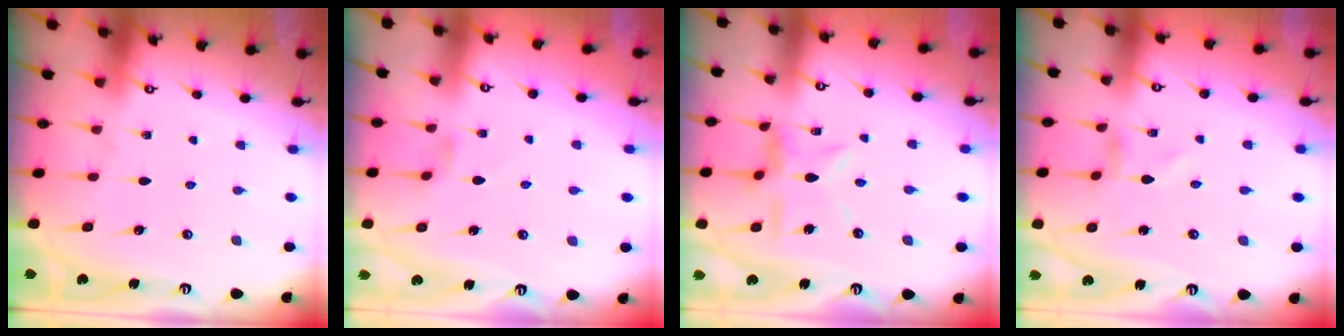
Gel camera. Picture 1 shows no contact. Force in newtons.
{"total": 1.1, "press": 1.1, "slide": 0.3}
{"total": 7.3, "press": 7.2, "slide": 0.6}
{"total": 0.7, "press": 0.7, "slide": 0.1}